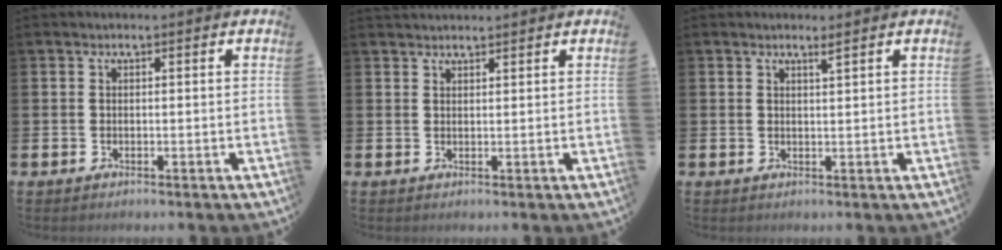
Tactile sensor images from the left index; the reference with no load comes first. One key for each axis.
{"total": 1.5, "fx": 1.5, "fy": 0.2, "fz": 0.0, "tx": 0.006, "ty": -0.007, "tz": 0.026}
{"total": 1.3, "fx": 1.1, "fy": 0.0, "fz": 0.7, "tx": -0.004, "ty": -0.004, "tz": 0.017}